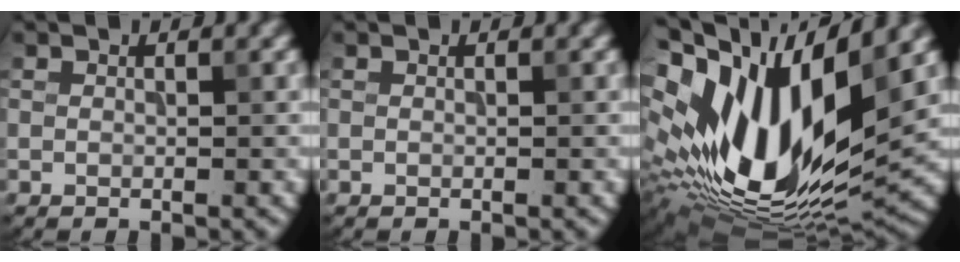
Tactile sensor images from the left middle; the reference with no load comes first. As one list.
[{"total": 0.0}, {"total": 17.2, "force": [1.8, 8.0, 15.1], "torque": [-0.288, 0.003, 0.028]}]